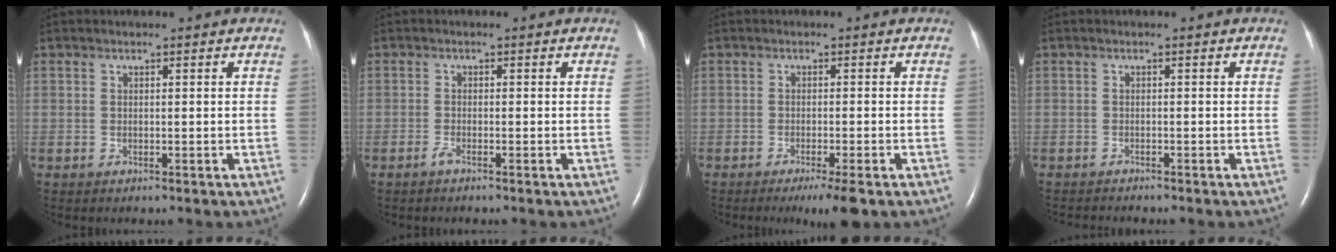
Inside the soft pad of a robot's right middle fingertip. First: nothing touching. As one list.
[{"total": 0.9, "force": [-0.7, 0.0, 0.6], "torque": [-0.017, -0.002, -0.016]}, {"total": 4.2, "force": [-2.6, 0.1, 3.2], "torque": [-0.047, -0.013, -0.040]}, {"total": 2.8, "force": [-2.7, 0.0, 0.8], "torque": [-0.013, -0.008, -0.038]}]